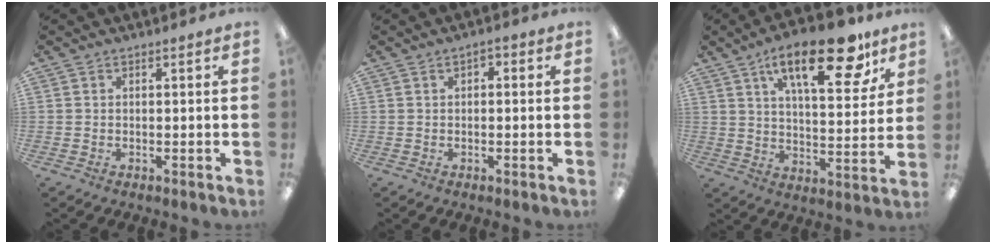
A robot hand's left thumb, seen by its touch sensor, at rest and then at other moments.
{"total": 1.4, "force": [-0.2, 0.9, 1.1], "torque": [-0.019, 0.006, -0.004]}
{"total": 21.5, "force": [12.3, 8.6, 15.4], "torque": [-0.218, -0.060, 0.191]}